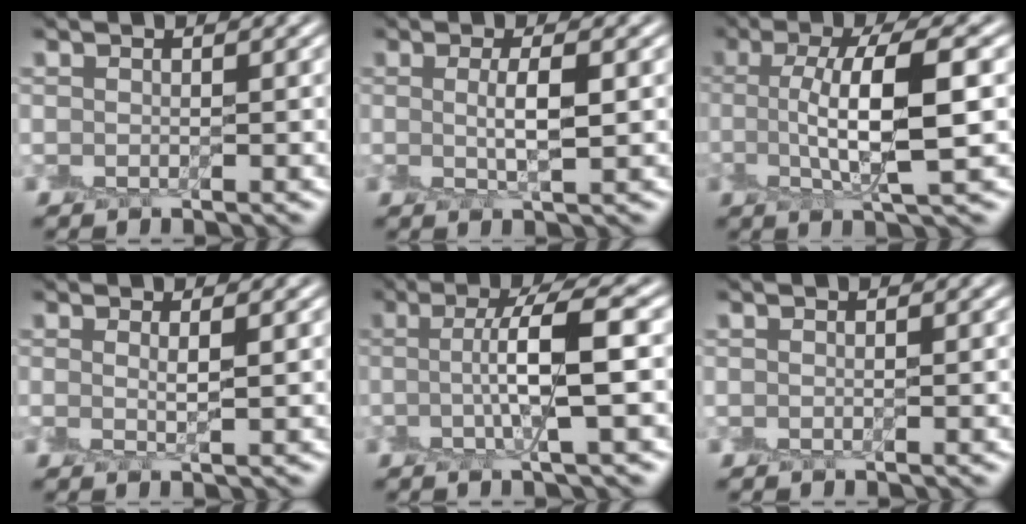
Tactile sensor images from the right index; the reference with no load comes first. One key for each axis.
{"total": 2.6, "fx": 0.2, "fy": 0.4, "fz": 2.6, "tx": -0.050, "ty": 0.000, "tz": 0.004}
{"total": 7.3, "fx": 0.5, "fy": 2.0, "fz": 7.0, "tx": -0.122, "ty": 0.006, "tz": 0.007}
{"total": 1.3, "fx": 0.4, "fy": 0.0, "fz": 1.2, "tx": -0.023, "ty": -0.003, "tz": 0.006}
{"total": 5.4, "fx": 0.1, "fy": 0.7, "fz": 5.3, "tx": -0.098, "ty": 0.008, "tz": -0.002}
{"total": 0.0}